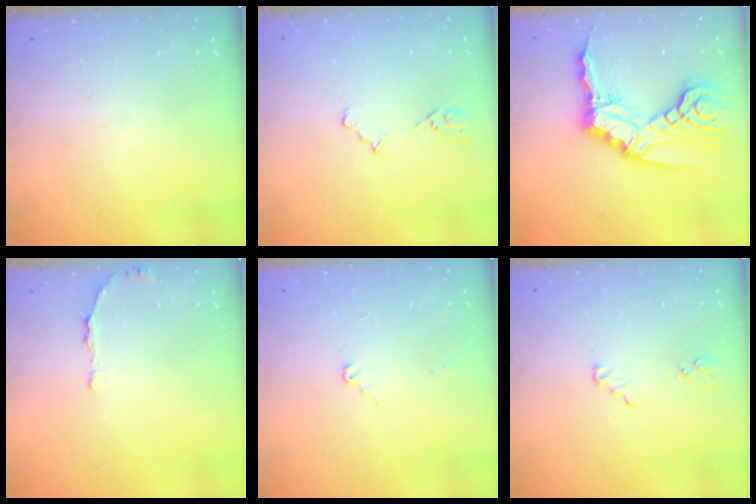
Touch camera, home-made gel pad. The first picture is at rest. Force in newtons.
{"total": 5.7, "press": 5.5, "slide": 1.6}
{"total": 15.4, "press": 15.2, "slide": 2.1}
{"total": 5.3, "press": 4.0, "slide": 3.4}
{"total": 3.8, "press": 3.8, "slide": 0.4}
{"total": 2.1, "press": 2.0, "slide": 0.2}